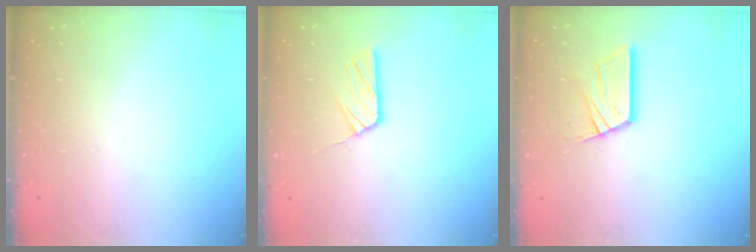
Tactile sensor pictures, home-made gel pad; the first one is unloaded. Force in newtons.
{"total": 5.8, "press": 5.8, "slide": 0.3}
{"total": 12.0, "press": 12.0, "slide": 1.2}